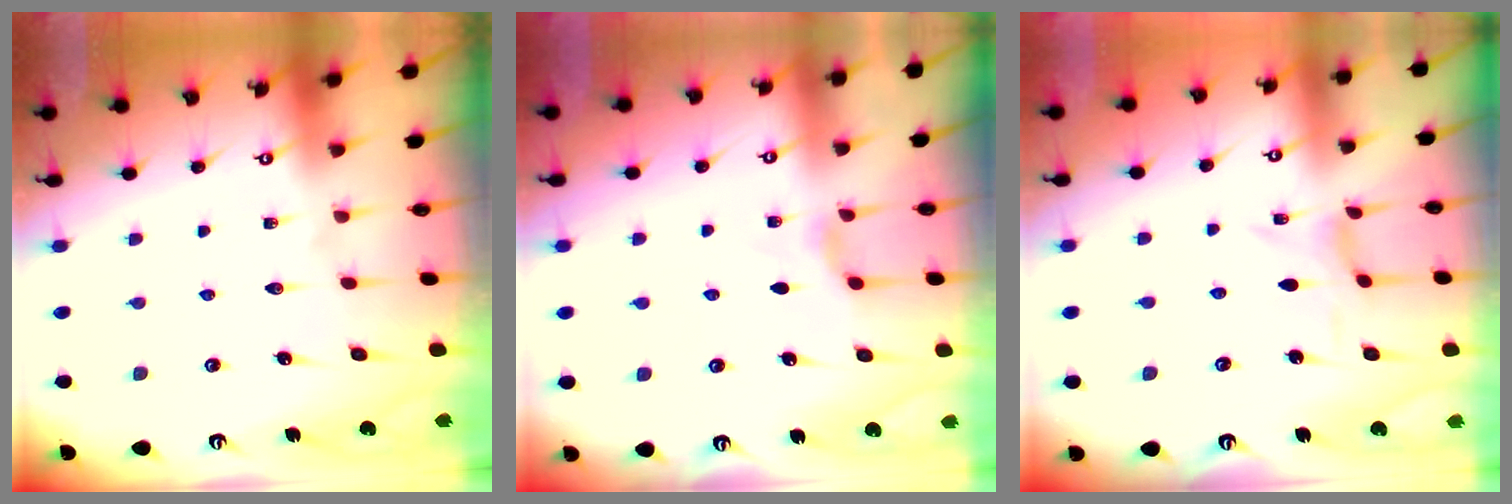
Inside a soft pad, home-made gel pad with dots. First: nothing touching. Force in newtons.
{"total": 2.9, "press": 2.9, "slide": 0.5}
{"total": 0.0}